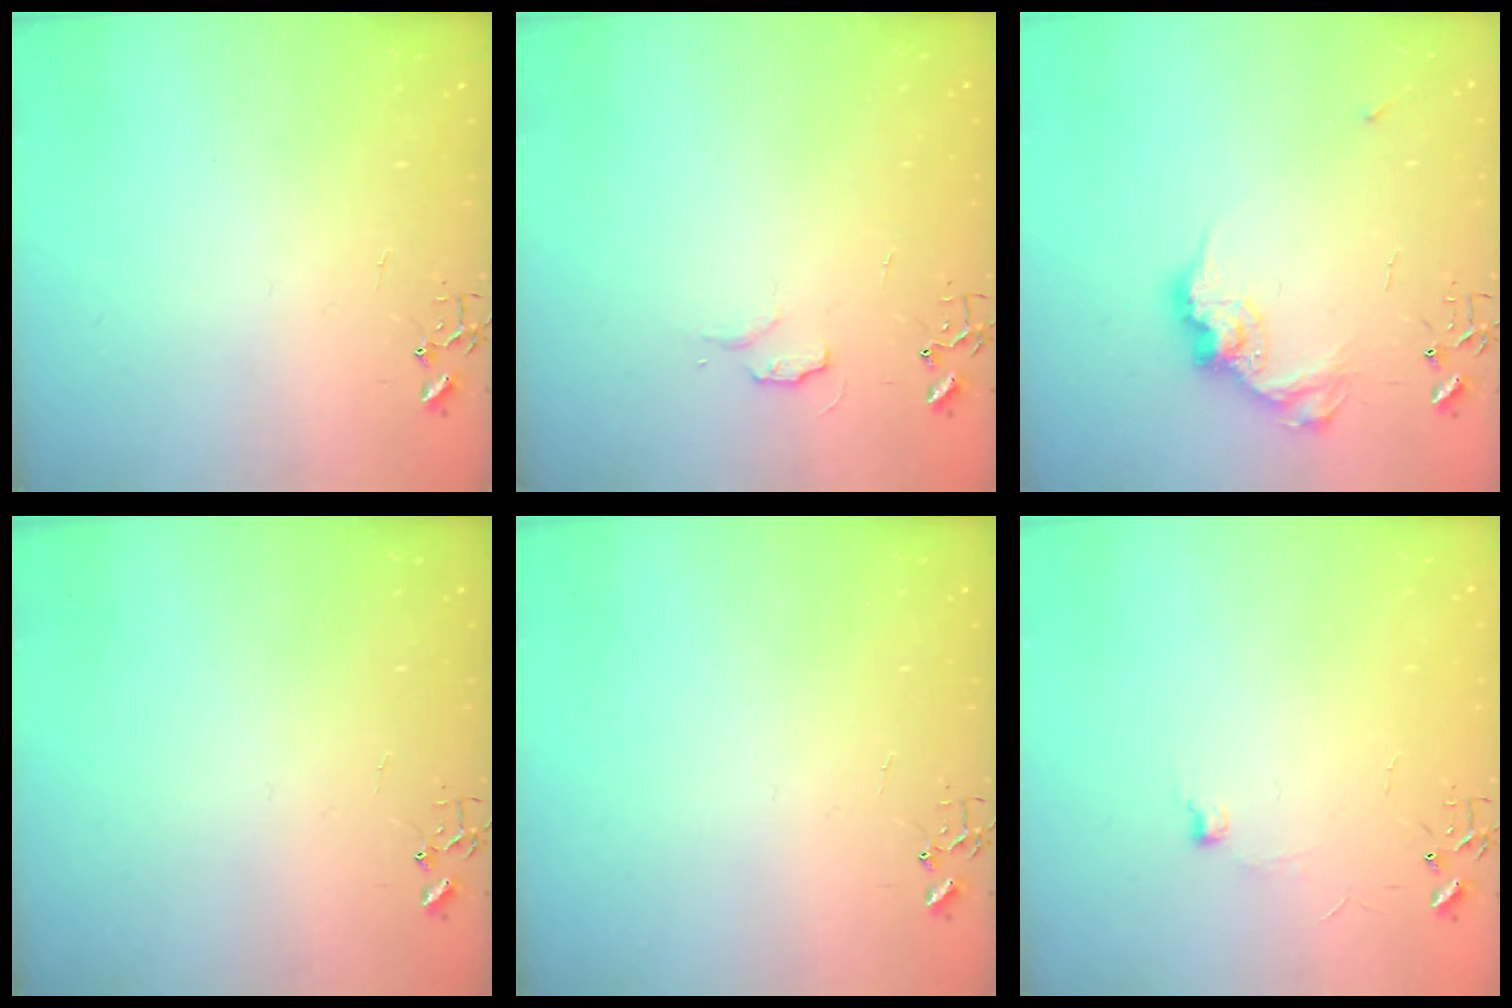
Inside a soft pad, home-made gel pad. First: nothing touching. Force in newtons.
{"total": 4.9, "press": 4.9, "slide": 0.6}
{"total": 13.5, "press": 13.5, "slide": 0.8}
{"total": 0.0}
{"total": 0.0}
{"total": 5.6, "press": 5.6, "slide": 0.7}